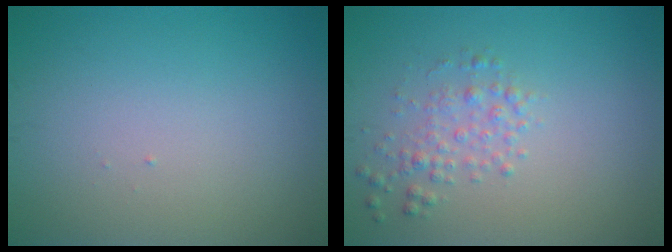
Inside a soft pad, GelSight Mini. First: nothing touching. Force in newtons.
{"total": 2.0, "press": 2.0, "slide": 0.1}